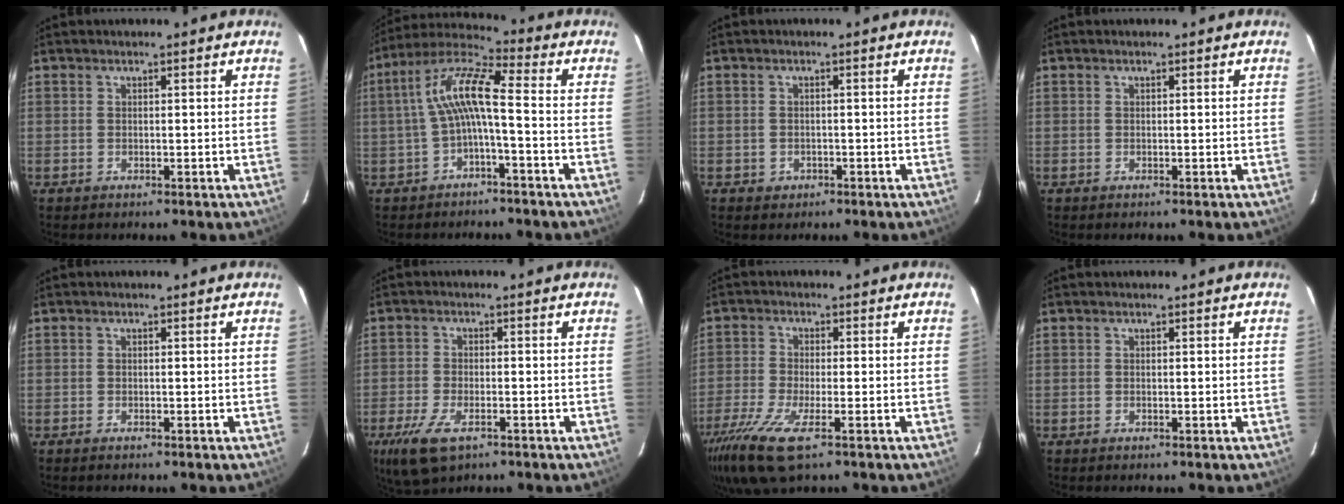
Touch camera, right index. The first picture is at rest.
{"total": 9.2, "force": [-1.2, 1.5, 9.0], "torque": [-0.196, 0.024, -0.026]}
{"total": 1.8, "force": [-0.9, 1.6, 0.3], "torque": [-0.007, 0.001, -0.008]}
{"total": 0.0}
{"total": 0.5, "force": [-0.5, 0.1, 0.1], "torque": [-0.004, -0.002, -0.011]}
{"total": 8.6, "force": [-4.8, 3.8, 6.0], "torque": [-0.150, -0.025, -0.090]}
{"total": 11.8, "force": [-7.1, 2.8, 9.0], "torque": [-0.207, -0.045, -0.137]}
{"total": 0.0}